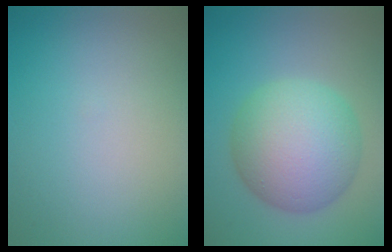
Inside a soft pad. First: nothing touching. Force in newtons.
{"total": 9.3, "press": 9.3, "slide": 0.1}